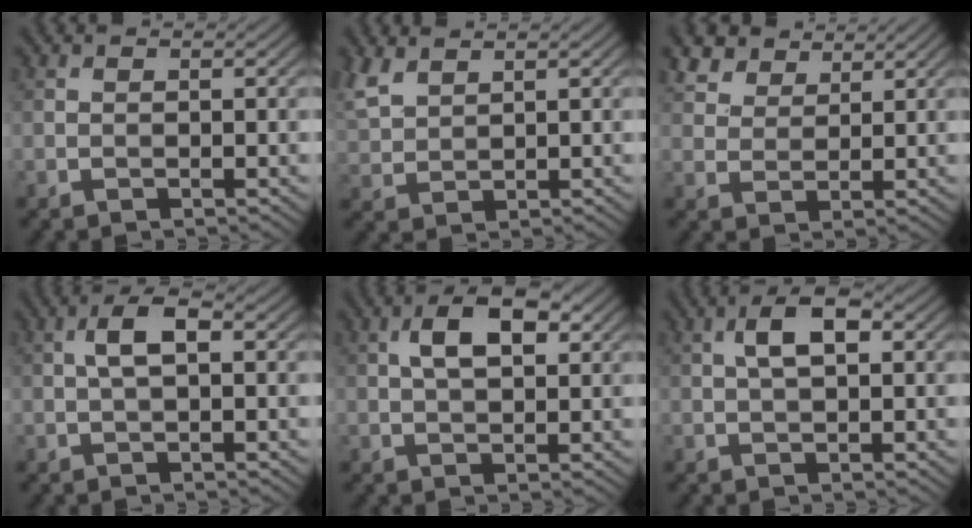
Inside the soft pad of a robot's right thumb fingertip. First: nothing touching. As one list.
[{"total": 4.8, "force": [3.2, 2.1, 2.8], "torque": [-0.084, 0.011, 0.072]}, {"total": 5.1, "force": [3.9, 2.7, 1.9], "torque": [-0.057, -0.006, 0.090]}, {"total": 3.7, "force": [0.4, 1.4, 3.4], "torque": [-0.070, 0.014, 0.003]}, {"total": 5.8, "force": [1.7, 2.7, 4.9], "torque": [-0.089, 0.009, 0.025]}, {"total": 4.3, "force": [1.0, 1.8, 3.8], "torque": [-0.076, 0.011, 0.015]}]